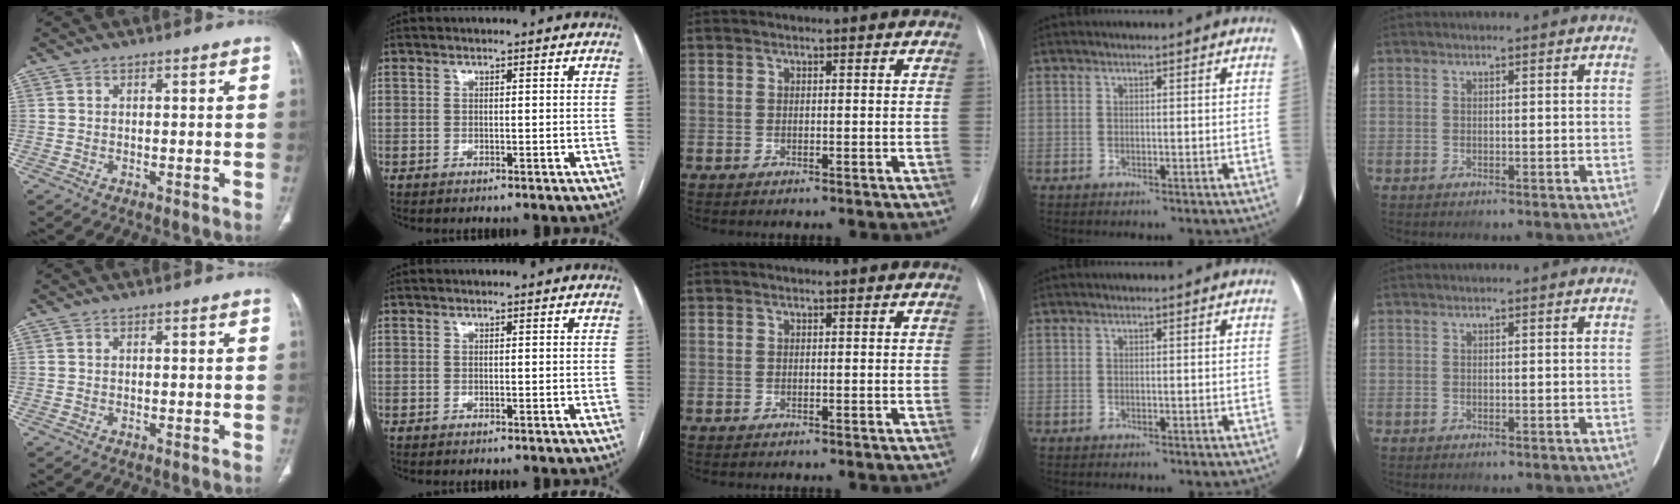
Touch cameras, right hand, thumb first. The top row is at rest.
{}